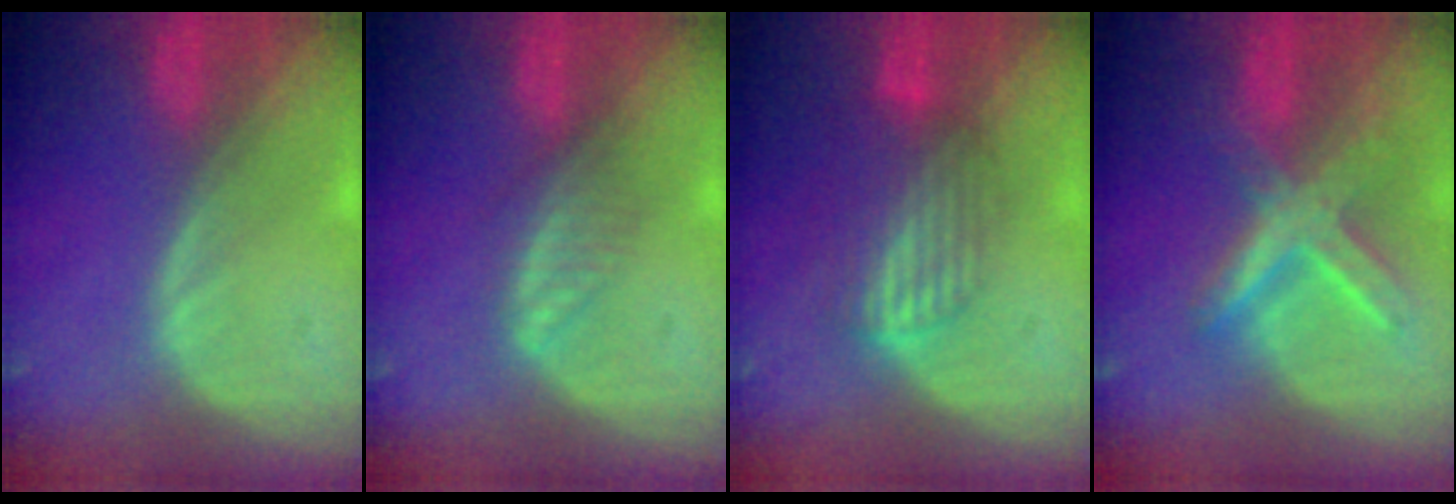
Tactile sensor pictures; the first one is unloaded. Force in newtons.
{"total": 2.7, "press": 2.7, "slide": 0.2}
{"total": 7.0, "press": 5.9, "slide": 3.8}
{"total": 8.0, "press": 7.0, "slide": 4.0}